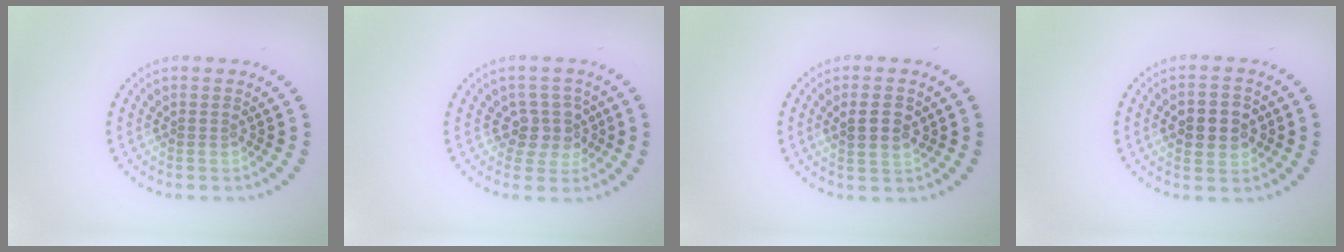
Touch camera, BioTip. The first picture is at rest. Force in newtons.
{"total": 2.9, "press": 2.4, "slide": 1.7}
{"total": 2.8, "press": 2.7, "slide": 0.7}
{"total": 3.9, "press": 3.9, "slide": 0.2}